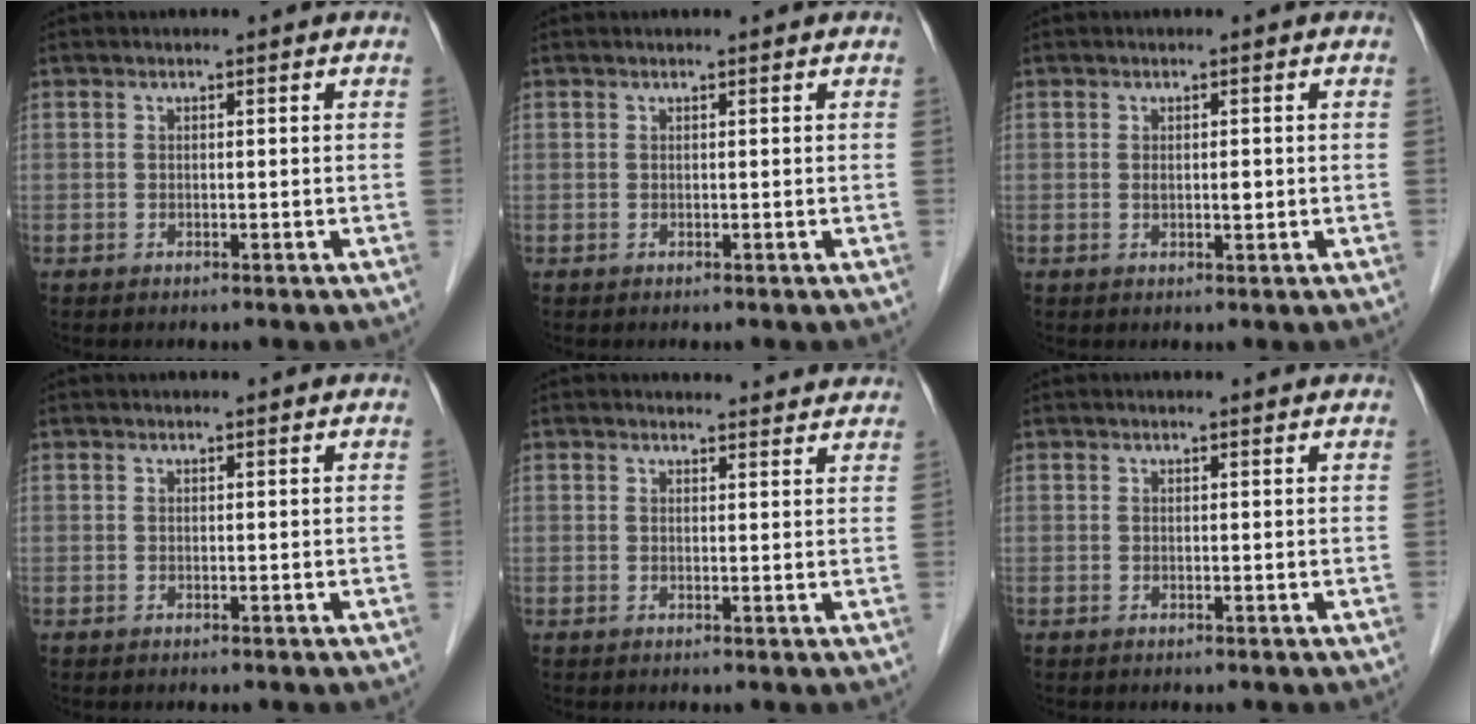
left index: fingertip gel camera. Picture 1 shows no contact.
{"total": 0.8, "force": [0.8, 0.1, 0.1], "torque": [-0.006, 0.007, 0.010]}
{"total": 1.2, "force": [0.2, 0.4, 1.1], "torque": [-0.019, -0.002, 0.004]}
{"total": 1.8, "force": [1.7, 0.2, 0.4], "torque": [-0.008, 0.016, 0.021]}
{"total": 6.8, "force": [6.6, 1.4, 0.7], "torque": [0.004, 0.006, 0.057]}
{"total": 2.1, "force": [2.1, 0.2, 0.3], "torque": [-0.012, 0.007, 0.021]}